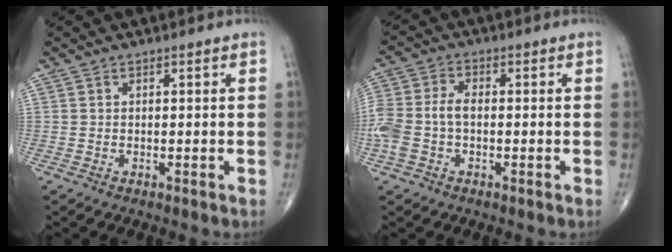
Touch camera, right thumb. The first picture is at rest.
{"total": 8.5, "force": [-1.4, 5.1, 6.7], "torque": [-0.169, 0.020, -0.030]}